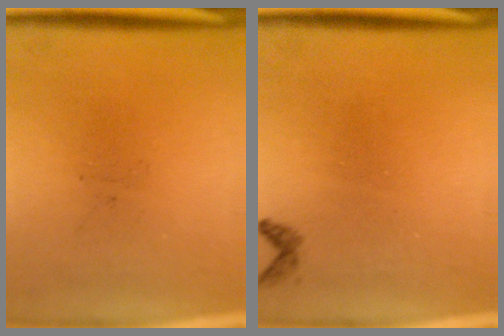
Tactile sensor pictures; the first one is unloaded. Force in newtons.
{"total": 0.7}